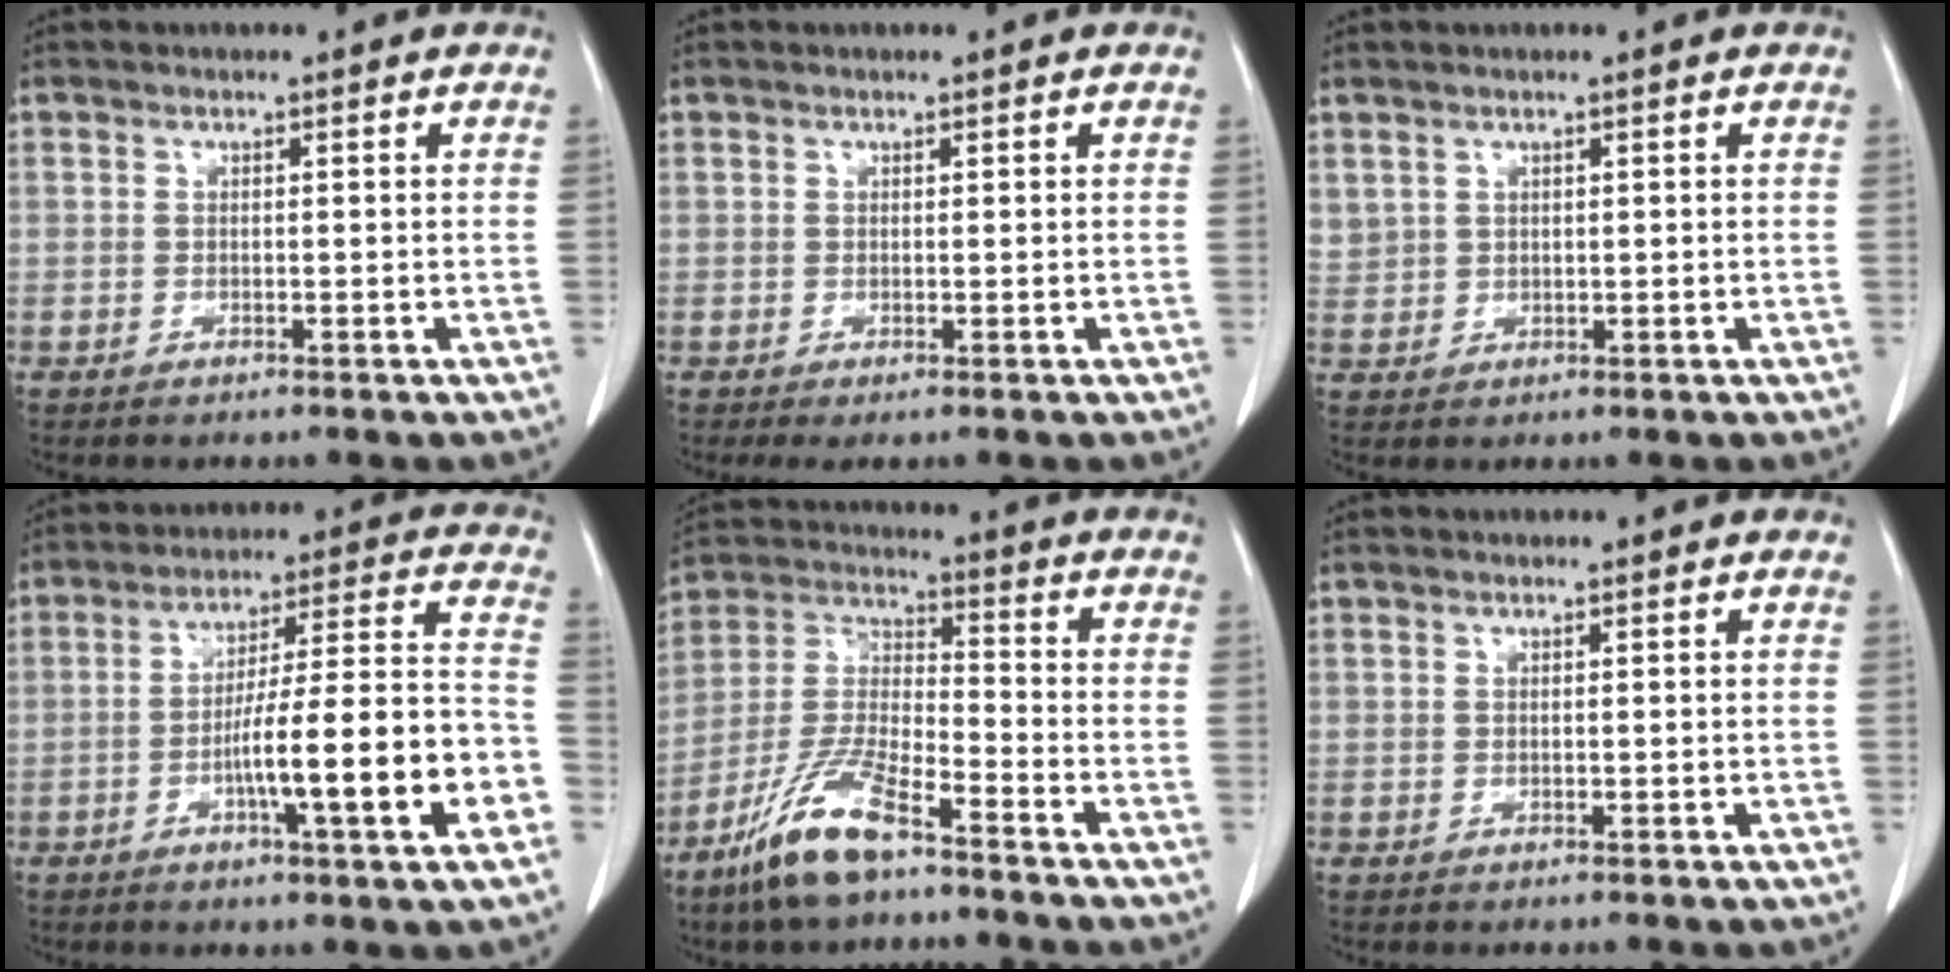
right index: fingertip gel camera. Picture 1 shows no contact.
{"total": 1.0, "force": [-0.1, 0.7, 0.7], "torque": [-0.014, -0.002, 0.000]}
{"total": 2.7, "force": [1.6, 2.1, 0.4], "torque": [-0.002, 0.008, 0.041]}
{"total": 15.9, "force": [-5.1, 0.7, 15.0], "torque": [-0.230, 0.012, -0.074]}
{"total": 12.2, "force": [-8.4, 2.3, 8.5], "torque": [-0.187, -0.018, -0.166]}
{"total": 0.0}